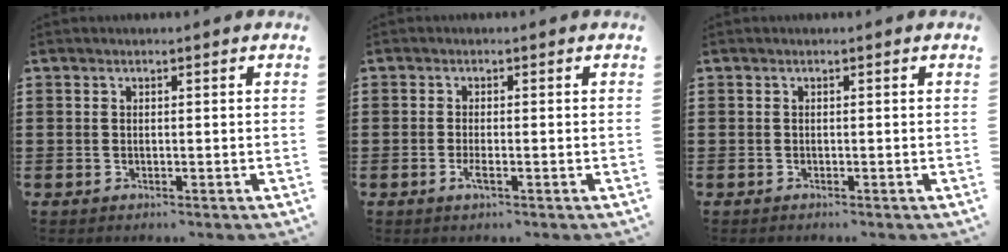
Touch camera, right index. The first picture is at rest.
{"total": 1.8, "force": [-0.9, 0.3, 1.5], "torque": [-0.032, -0.005, -0.018]}
{"total": 0.6, "force": [-0.6, -0.1, -0.1], "torque": [0.001, -0.003, -0.011]}